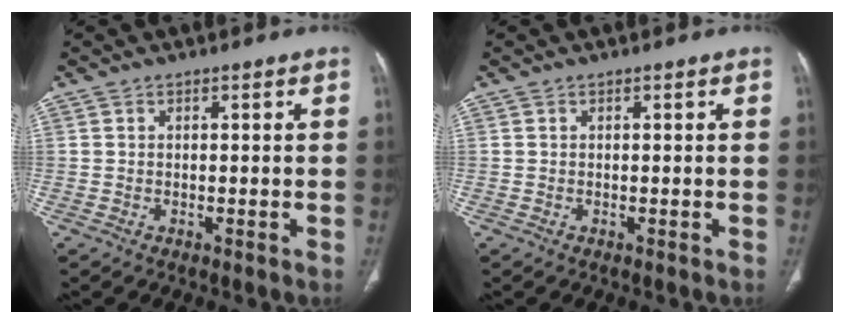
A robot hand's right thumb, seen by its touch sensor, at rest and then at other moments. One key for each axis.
{"total": 0.0}